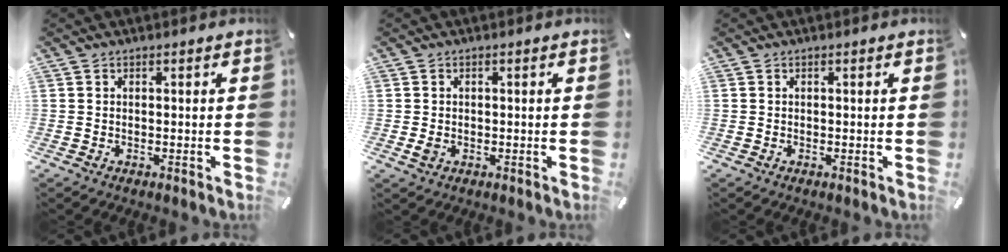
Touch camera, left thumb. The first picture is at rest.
{"total": 1.6, "force": [-0.3, 1.2, 1.1], "torque": [-0.027, -0.001, -0.007]}
{"total": 0.0}